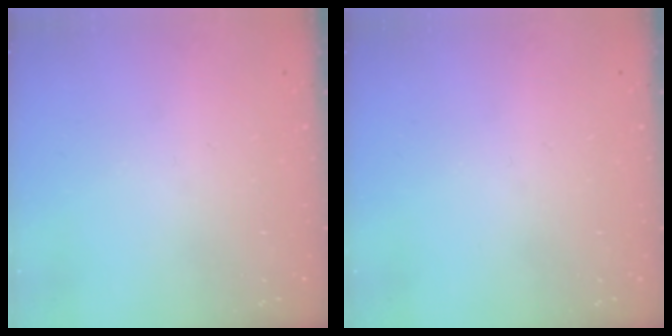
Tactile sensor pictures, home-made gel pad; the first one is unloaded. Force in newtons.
{"total": 0.0}